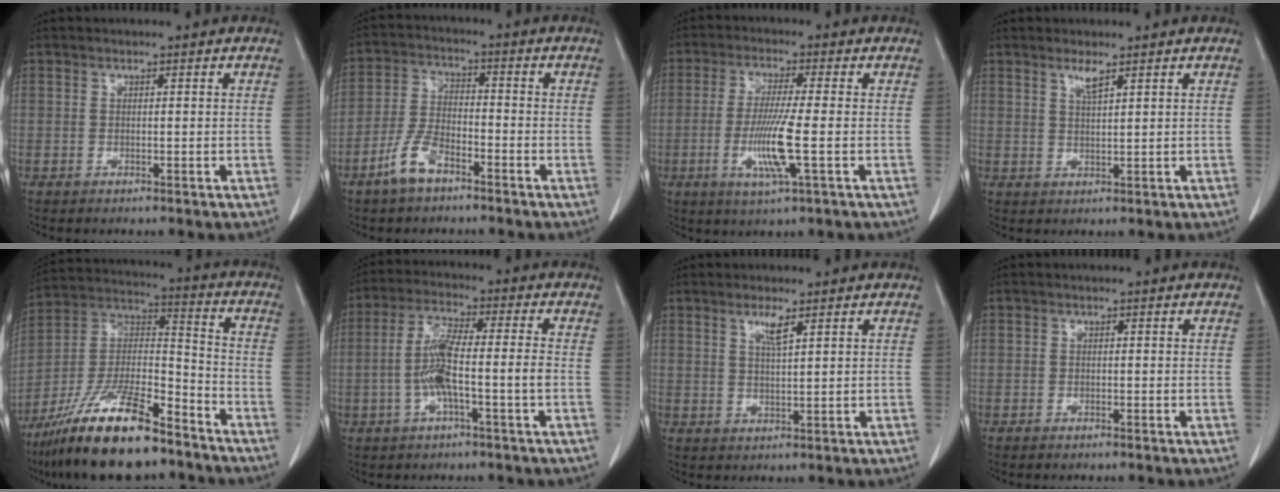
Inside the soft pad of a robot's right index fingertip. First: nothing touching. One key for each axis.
{"total": 6.7, "fx": -4.4, "fy": 2.7, "fz": 4.2, "tx": -0.099, "ty": 0.001, "tz": -0.089}
{"total": 8.4, "fx": -2.0, "fy": -0.3, "fz": 8.2, "tx": -0.164, "ty": -0.017, "tz": -0.039}
{"total": 2.1, "fx": 1.5, "fy": 0.0, "fz": 1.5, "tx": -0.035, "ty": -0.003, "tz": 0.030}
{"total": 19.4, "fx": -14.2, "fy": 4.0, "fz": 12.6, "tx": -0.261, "ty": -0.011, "tz": -0.257}
{"total": 7.9, "fx": -1.9, "fy": 0.4, "fz": 7.7, "tx": -0.160, "ty": 0.015, "tz": -0.038}
{"total": 2.6, "fx": 1.6, "fy": 0.0, "fz": 2.1, "tx": -0.047, "ty": -0.002, "tz": 0.031}
{"total": 0.6, "fx": -0.6, "fy": 0.1, "fz": 0.3, "tx": -0.010, "ty": -0.002, "tz": -0.008}